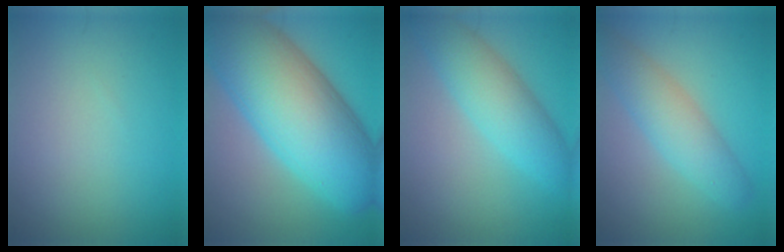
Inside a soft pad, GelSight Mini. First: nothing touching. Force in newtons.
{"total": 16.0, "press": 16.0, "slide": 0.6}
{"total": 5.3, "press": 5.3, "slide": 0.2}
{"total": 4.5, "press": 4.5, "slide": 0.1}